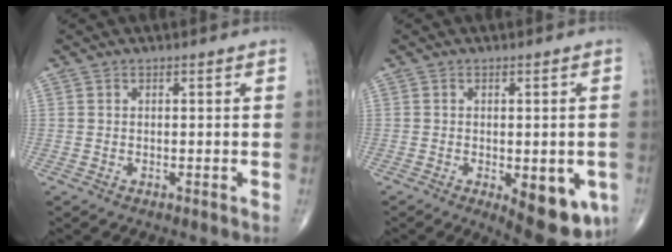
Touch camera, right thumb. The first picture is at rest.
{"total": 11.2, "force": [-3.7, 4.7, 9.5], "torque": [-0.100, -0.008, -0.037]}